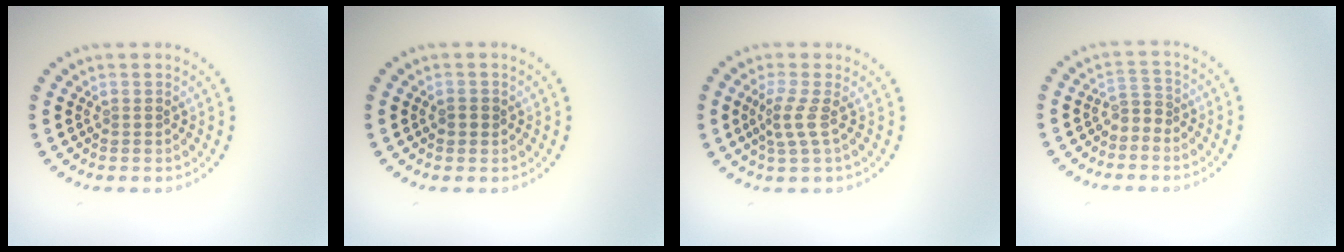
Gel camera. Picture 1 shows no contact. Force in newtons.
{"total": 1.1, "press": 1.1, "slide": 0.1}
{"total": 2.1, "press": 1.6, "slide": 1.5}
{"total": 1.6, "press": 1.0, "slide": 1.2}